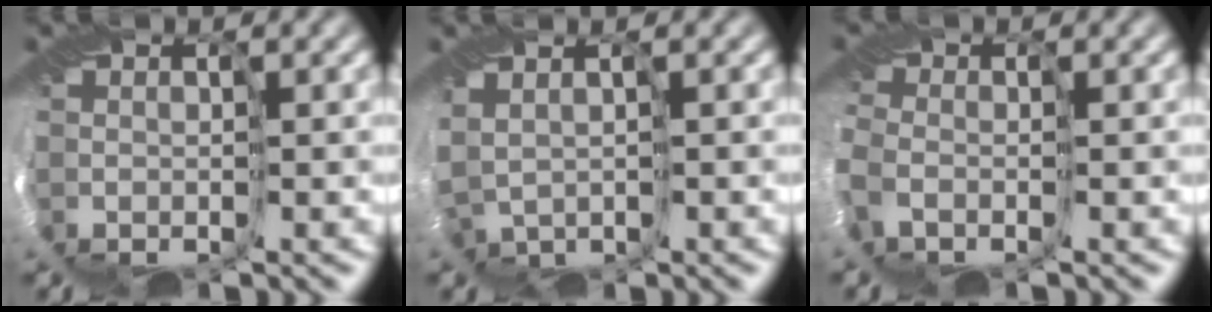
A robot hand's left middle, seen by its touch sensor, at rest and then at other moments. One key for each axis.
{"total": 1.8, "fx": 1.7, "fy": 0.4, "fz": 0.0, "tx": -0.022, "ty": 0.013, "tz": 0.040}
{"total": 2.6, "fx": -0.4, "fy": 2.2, "fz": 1.2, "tx": -0.049, "ty": 0.006, "tz": -0.008}